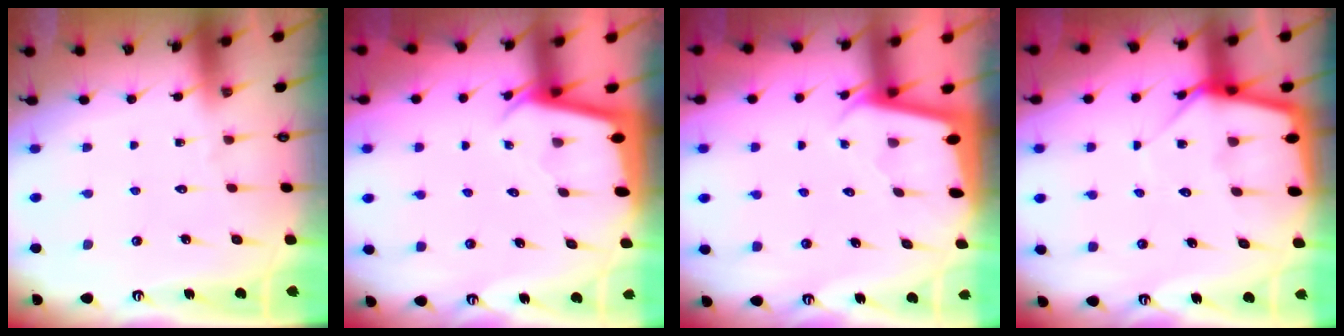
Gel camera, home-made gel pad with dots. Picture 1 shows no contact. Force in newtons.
{"total": 2.4, "press": 2.4, "slide": 0.1}
{"total": 1.9, "press": 1.9, "slide": 0.1}
{"total": 7.1, "press": 7.1, "slide": 0.5}